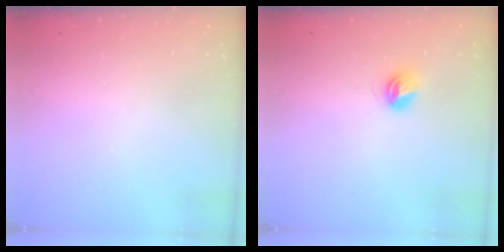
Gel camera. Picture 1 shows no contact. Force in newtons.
{"total": 5.6, "press": 5.6, "slide": 0.5}